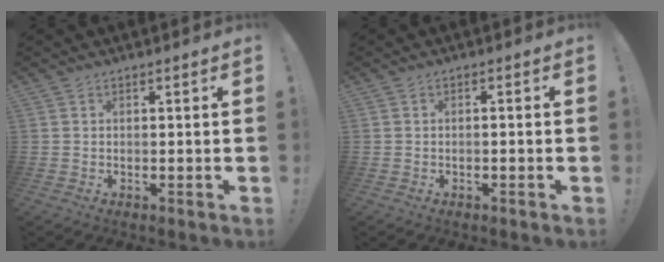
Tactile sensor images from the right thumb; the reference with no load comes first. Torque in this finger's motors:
{"motor_torque": [0.17, -0.47, -0.06, 0.12, 0.06]}